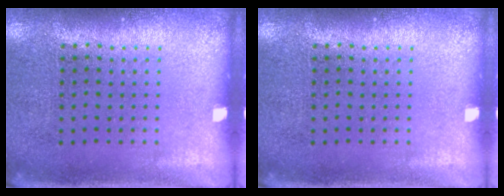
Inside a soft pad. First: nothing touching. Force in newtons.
{"total": 0.0}